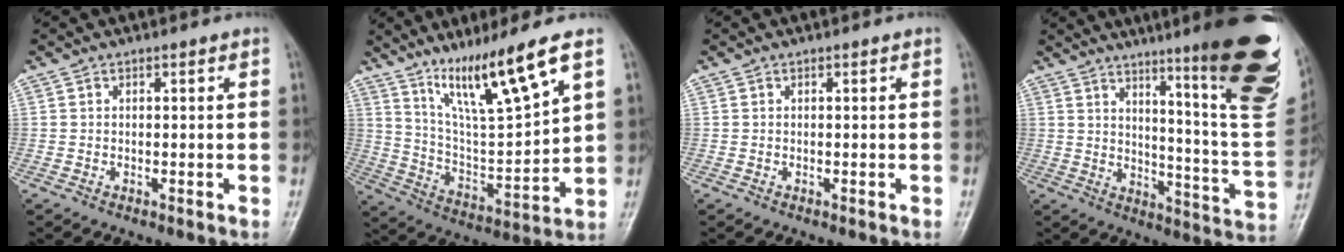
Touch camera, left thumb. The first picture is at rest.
{"total": 15.4, "force": [9.9, 1.3, 11.8], "torque": [-0.204, -0.063, 0.193]}
{"total": 0.0}
{"total": 25.7, "force": [14.1, 3.4, 21.2], "torque": [-0.231, -0.074, 0.195]}